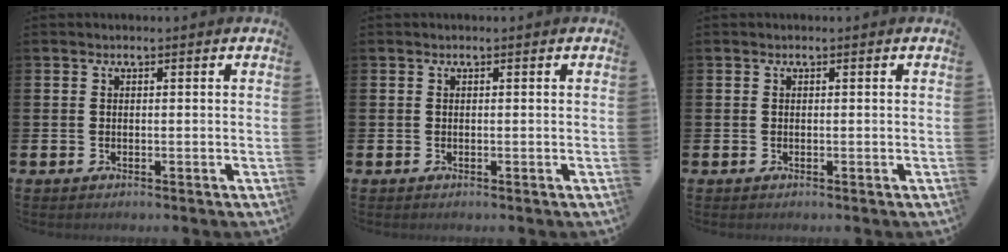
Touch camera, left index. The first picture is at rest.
{"total": 0.0}
{"total": 0.0}